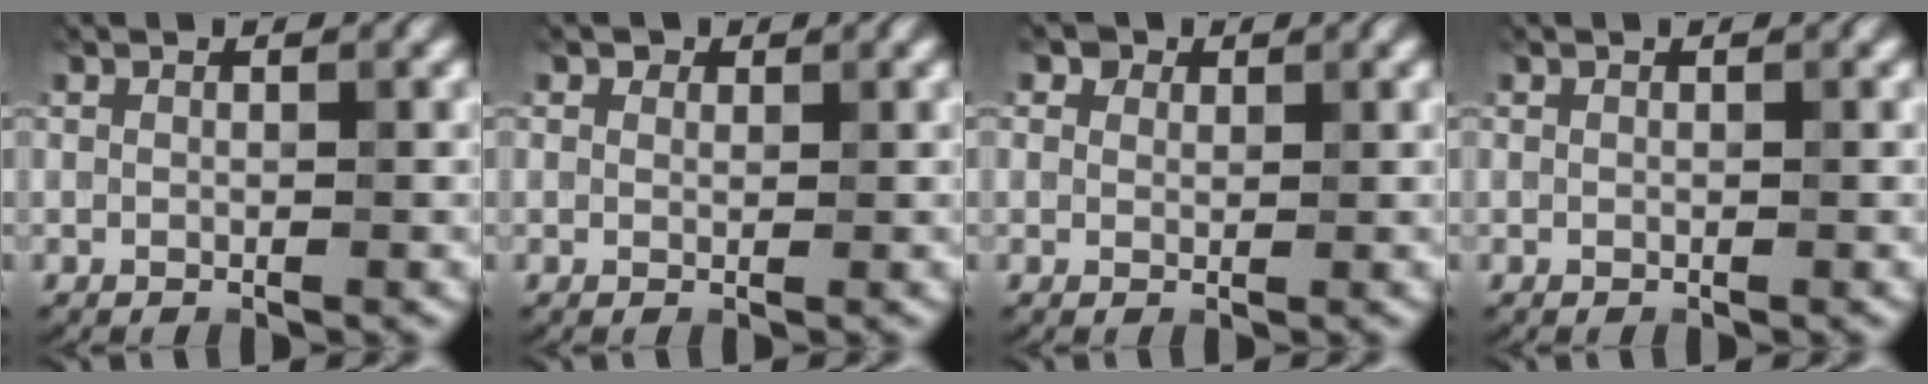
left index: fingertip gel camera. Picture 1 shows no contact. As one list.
[{"total": 1.0, "force": [0.7, 0.7, 0.2], "torque": [-0.004, -0.005, 0.007]}, {"total": 2.3, "force": [1.6, 1.5, 0.7], "torque": [-0.019, -0.004, 0.020]}, {"total": 0.0}]